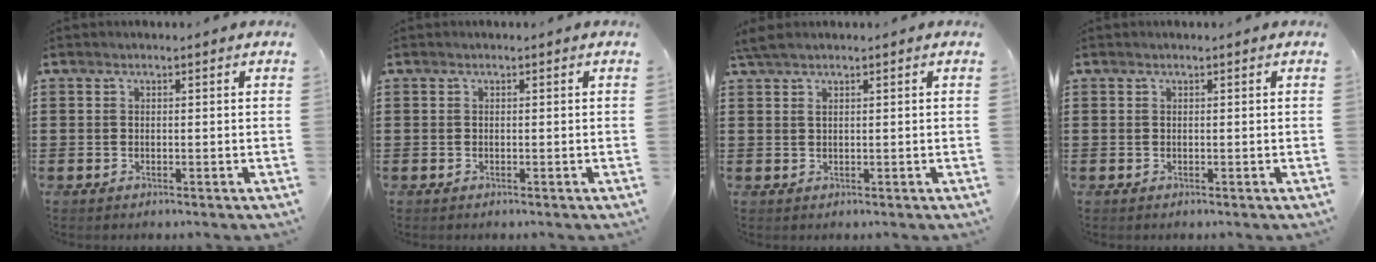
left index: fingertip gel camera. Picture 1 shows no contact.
{"total": 0.0}
{"total": 1.6, "force": [1.0, 0.2, 1.3], "torque": [-0.028, 0.000, 0.019]}
{"total": 0.0}